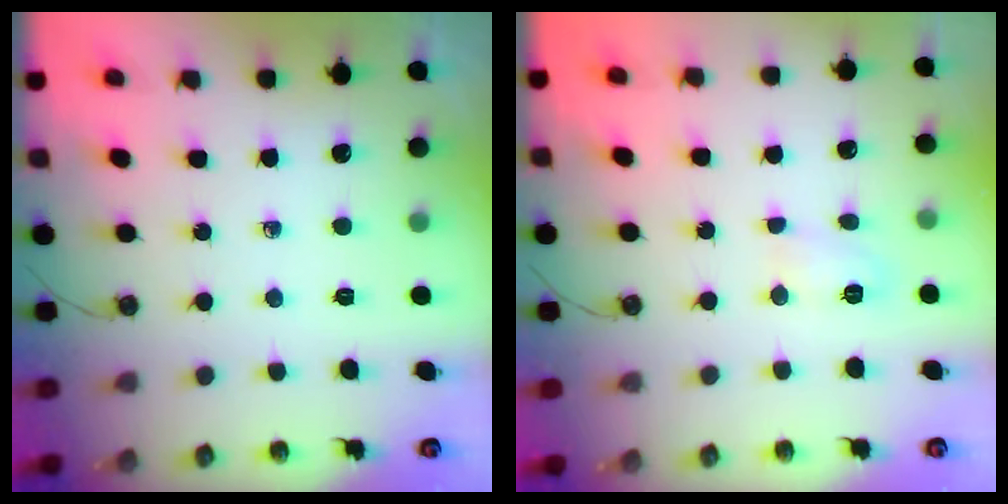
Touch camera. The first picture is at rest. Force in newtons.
{"total": 4.7, "press": 4.6, "slide": 0.8}